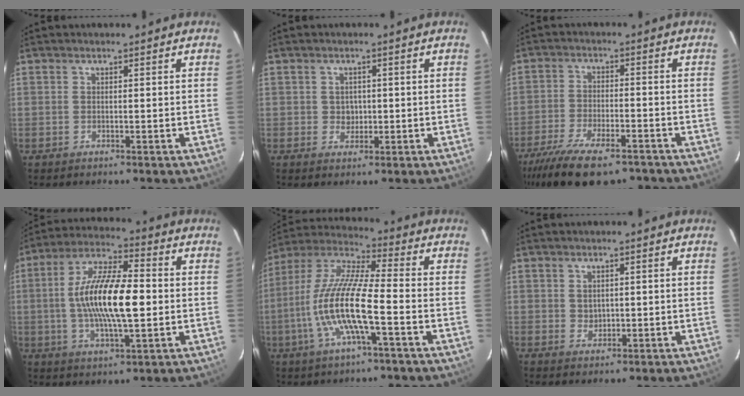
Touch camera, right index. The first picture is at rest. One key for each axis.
{"total": 2.4, "fx": 0.1, "fy": 2.3, "fz": 0.6, "tx": -0.007, "ty": 0.007, "tz": 0.005}
{"total": 16.9, "fx": -12.6, "fy": 6.0, "fz": 9.4, "tx": -0.201, "ty": -0.039, "tz": -0.206}
{"total": 15.8, "fx": -0.5, "fy": 4.8, "fz": 15.0, "tx": -0.285, "ty": 0.008, "tz": -0.013}
{"total": 15.3, "fx": -4.1, "fy": 2.5, "fz": 14.5, "tx": -0.291, "ty": -0.003, "tz": -0.086}
{"total": 2.0, "fx": 0.5, "fy": 1.8, "fz": 0.8, "tx": -0.009, "ty": 0.003, "tz": 0.014}